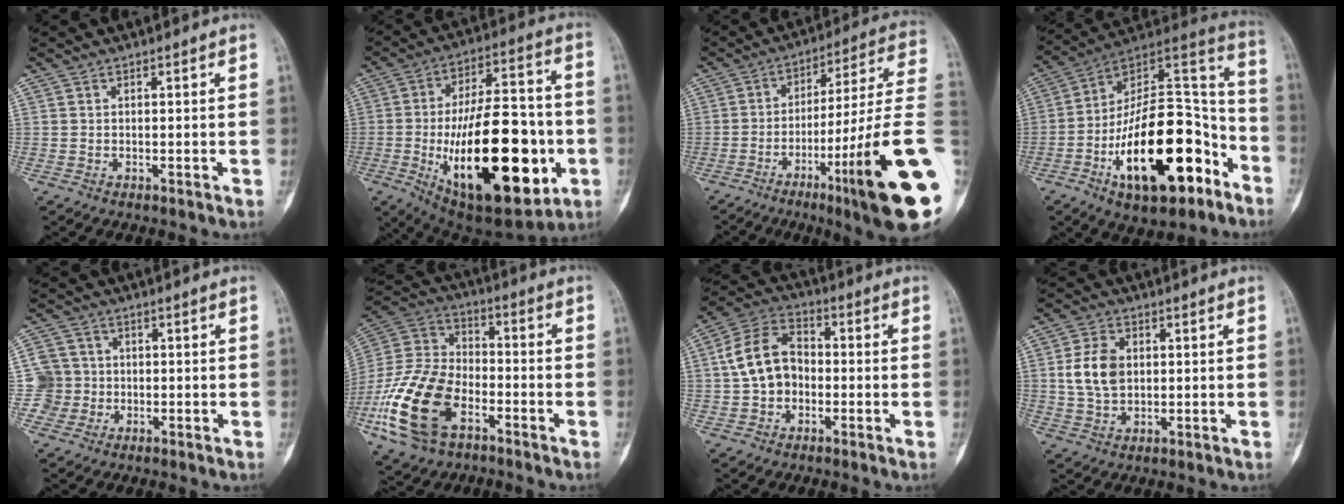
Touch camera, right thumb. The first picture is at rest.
{"total": 31.5, "force": [-7.6, 14.1, 27.2], "torque": [-0.417, 0.003, -0.098]}
{"total": 24.9, "force": [-7.5, 1.6, 23.7], "torque": [-0.304, 0.025, -0.113]}
{"total": 28.5, "force": [-12.1, 13.1, 22.3], "torque": [-0.344, 0.081, -0.184]}
{"total": 5.6, "force": [-0.6, 5.5, -0.1], "torque": [0.031, 0.016, -0.019]}
{"total": 20.2, "force": [-8.4, 12.1, 13.8], "torque": [-0.283, 0.040, -0.158]}
{"total": 11.2, "force": [-0.5, 8.3, 7.4], "torque": [-0.122, 0.036, -0.023]}
{"total": 7.8, "force": [1.0, 5.4, 5.5], "torque": [-0.095, 0.001, 0.021]}